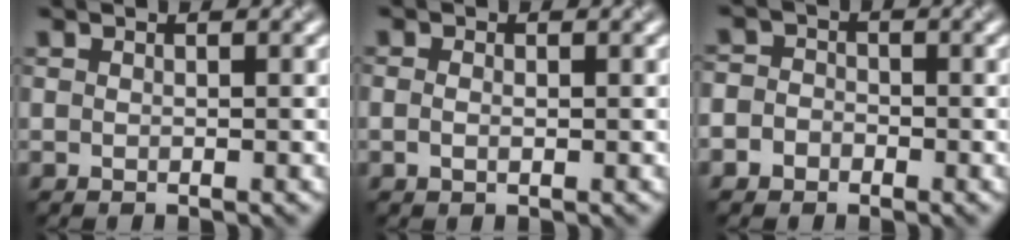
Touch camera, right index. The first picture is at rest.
{"total": 0.9, "force": [-0.1, 0.6, 0.7], "torque": [-0.017, -0.002, -0.003]}
{"total": 2.7, "force": [-1.1, 2.3, 0.7], "torque": [0.013, 0.010, -0.036]}